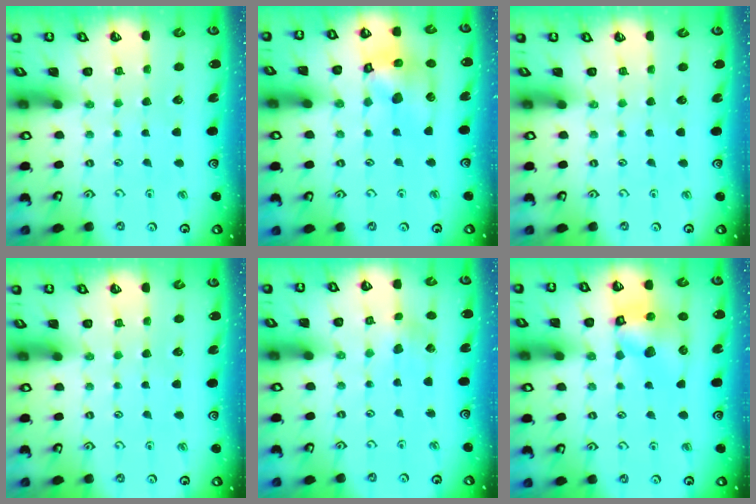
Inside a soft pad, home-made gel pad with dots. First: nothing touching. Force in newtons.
{"total": 14.2, "press": 14.1, "slide": 2.1}
{"total": 0.0}
{"total": 0.0}
{"total": 2.1, "press": 2.0, "slide": 0.3}
{"total": 12.6, "press": 12.5, "slide": 1.7}